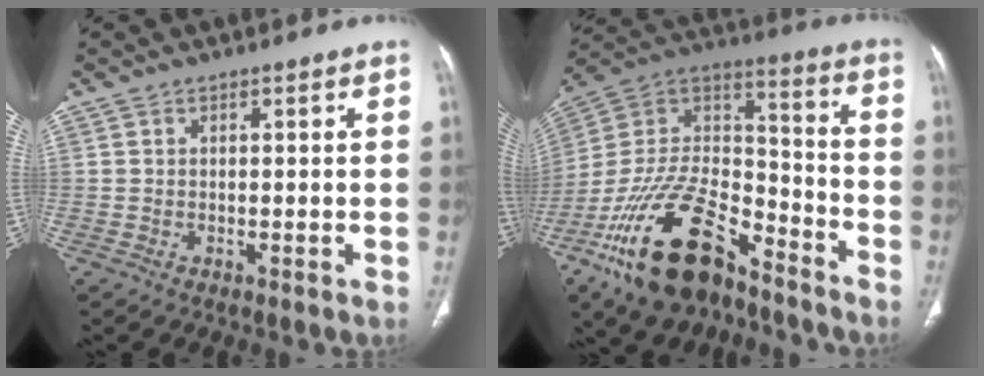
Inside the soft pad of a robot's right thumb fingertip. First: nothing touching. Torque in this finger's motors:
{"motor_torque": [3.05, 1.32, 1.78, -0.99, 0.74]}